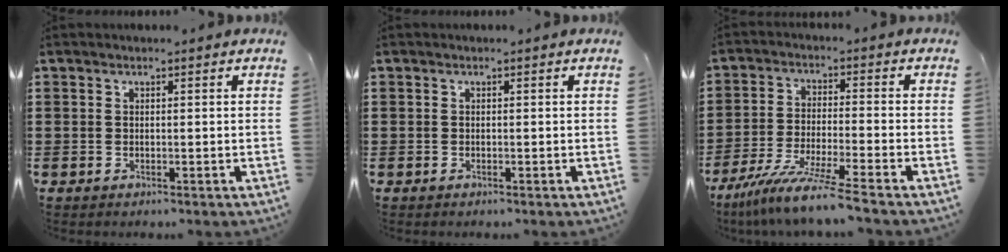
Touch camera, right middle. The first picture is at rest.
{"total": 0.0}
{"total": 8.8, "force": [-7.5, -0.7, 4.5], "torque": [-0.089, -0.014, -0.146]}